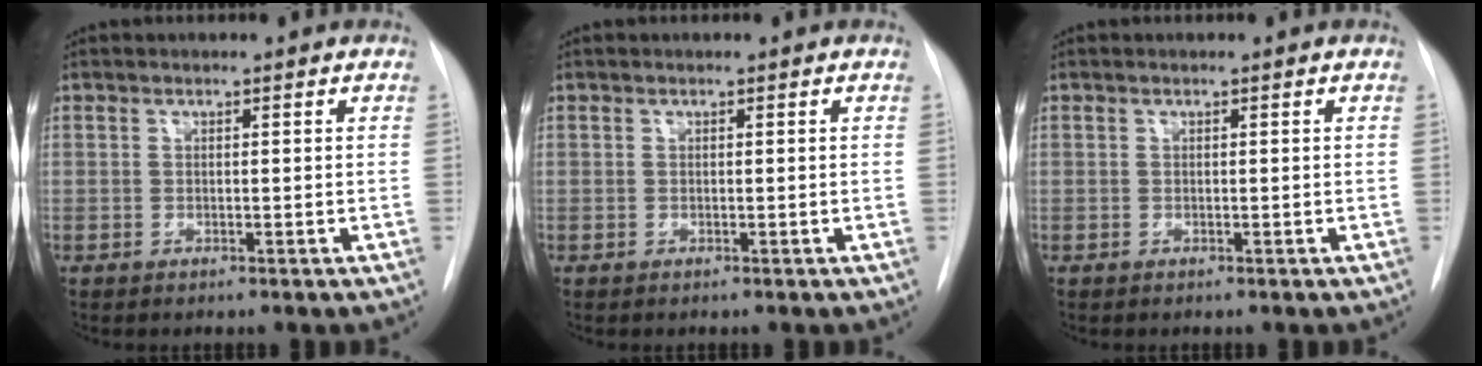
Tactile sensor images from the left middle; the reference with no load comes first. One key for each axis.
{"total": 0.0}
{"total": 0.0}